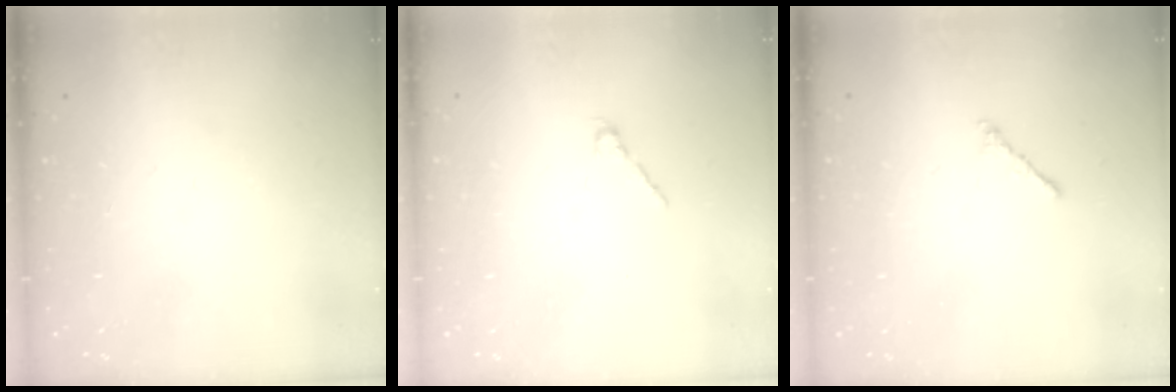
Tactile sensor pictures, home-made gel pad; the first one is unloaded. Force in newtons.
{"total": 2.1, "press": 2.0, "slide": 0.7}
{"total": 0.9, "press": 0.7, "slide": 0.5}